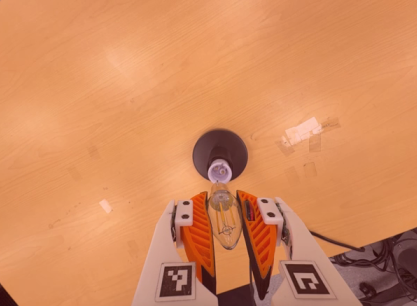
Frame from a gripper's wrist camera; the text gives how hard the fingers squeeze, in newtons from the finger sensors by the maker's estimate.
{"total": 21.4, "left": 23.4, "right": 19.4}